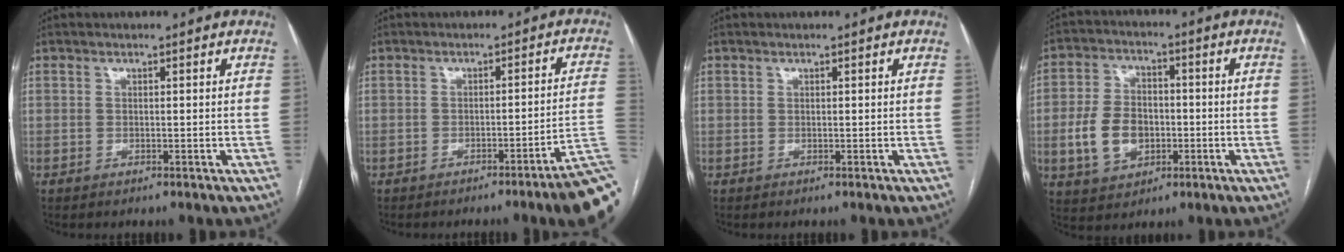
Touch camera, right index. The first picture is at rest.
{"total": 10.2, "force": [-6.3, -1.5, 7.8], "torque": [-0.037, 0.022, -0.081]}
{"total": 0.0}
{"total": 9.5, "force": [-1.8, 6.6, 6.6], "torque": [-0.142, 0.017, -0.024]}